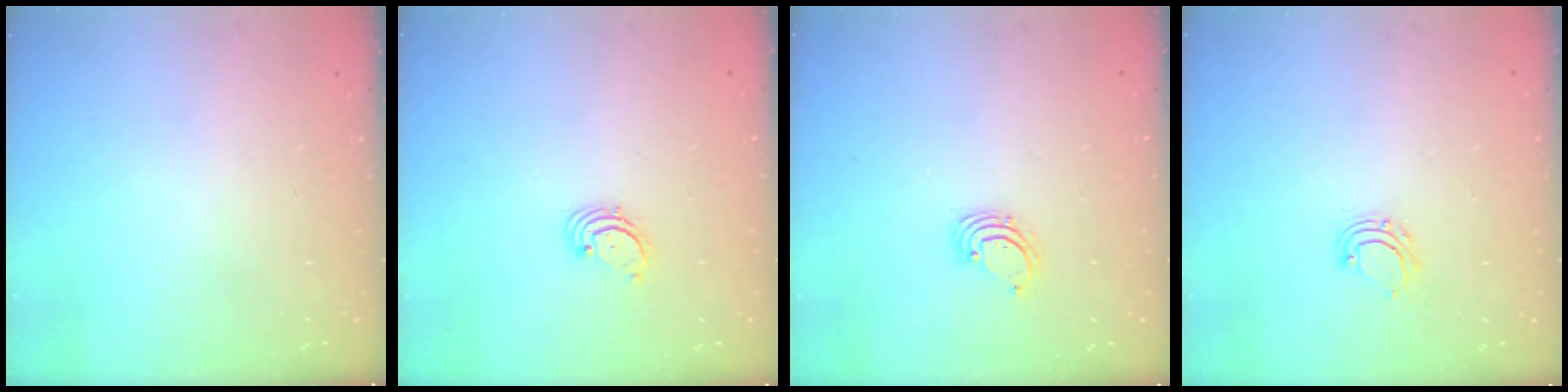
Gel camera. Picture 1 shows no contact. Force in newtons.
{"total": 1.7, "press": 1.7, "slide": 0.2}
{"total": 1.6, "press": 1.6, "slide": 0.1}
{"total": 6.2, "press": 6.1, "slide": 0.5}